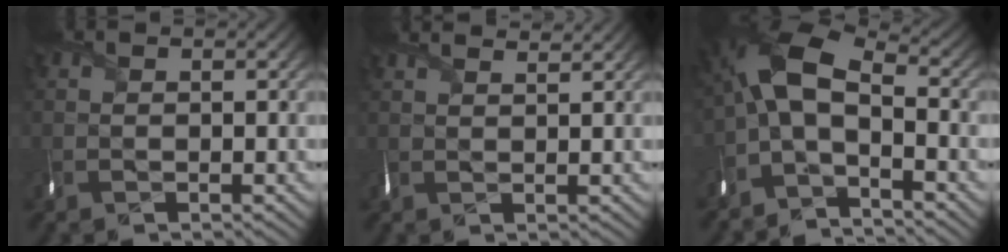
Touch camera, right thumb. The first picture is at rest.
{"total": 3.1, "force": [2.7, 0.3, 1.5], "torque": [-0.038, 0.012, 0.038]}
{"total": 8.7, "force": [-2.2, 4.0, 7.4], "torque": [-0.154, 0.017, -0.070]}